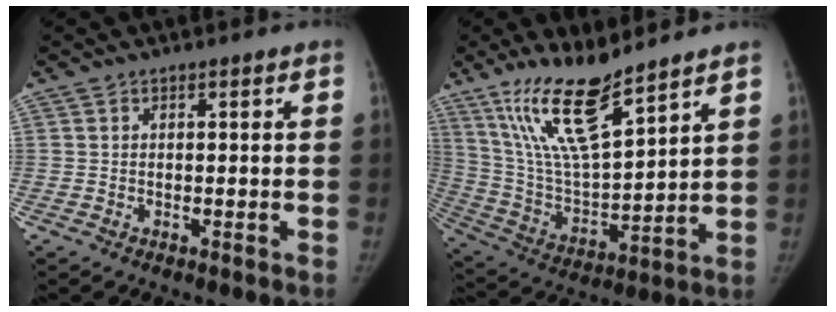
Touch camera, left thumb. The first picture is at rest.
{"total": 16.7, "force": [11.9, 3.7, 11.2], "torque": [-0.195, -0.068, 0.241]}